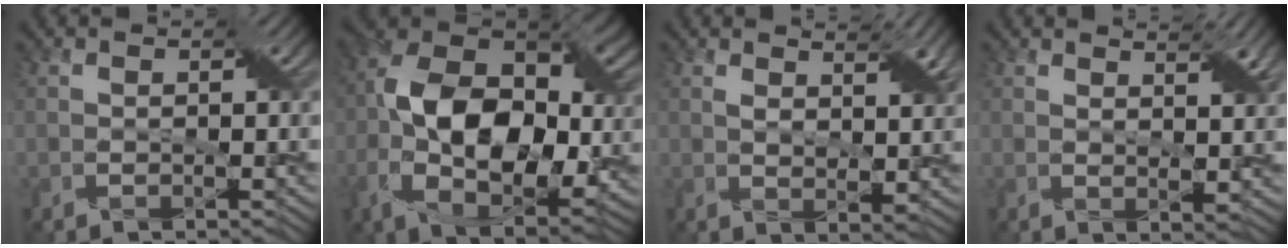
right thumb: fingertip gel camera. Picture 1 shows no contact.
{"total": 16.0, "force": [-0.2, 10.4, 12.2], "torque": [-0.232, 0.004, -0.014]}
{"total": 4.8, "force": [2.6, 2.0, 3.5], "torque": [-0.065, -0.005, 0.047]}
{"total": 4.3, "force": [2.7, 1.2, 3.0], "torque": [-0.055, -0.004, 0.047]}